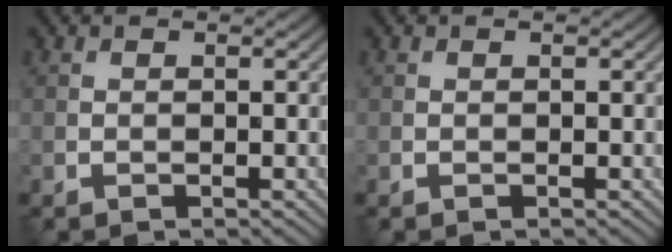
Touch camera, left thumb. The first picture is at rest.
{"total": 0.0}